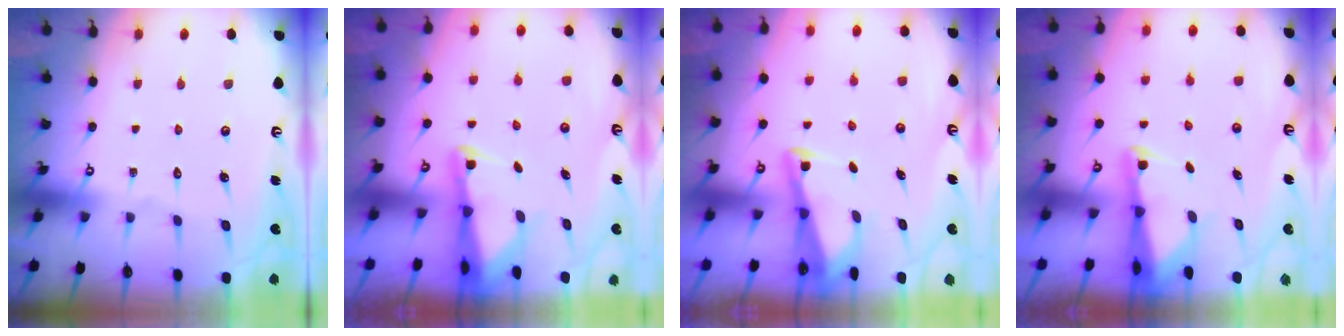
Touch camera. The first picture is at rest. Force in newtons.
{"total": 2.8, "press": 2.7, "slide": 0.4}
{"total": 3.0, "press": 3.0, "slide": 0.3}
{"total": 2.6, "press": 2.6, "slide": 0.5}